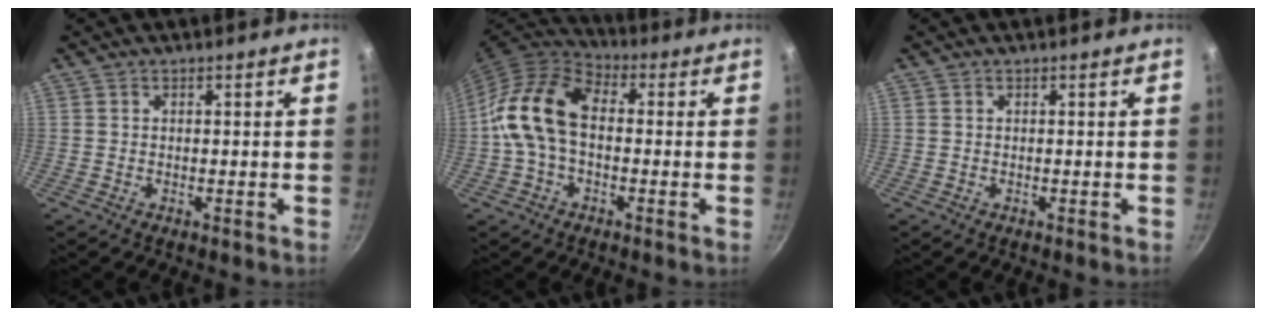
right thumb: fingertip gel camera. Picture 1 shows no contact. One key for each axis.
{"total": 13.4, "fx": -0.4, "fy": 8.8, "fz": 10.1, "tx": -0.174, "ty": 0.035, "tz": -0.029}
{"total": 0.0}